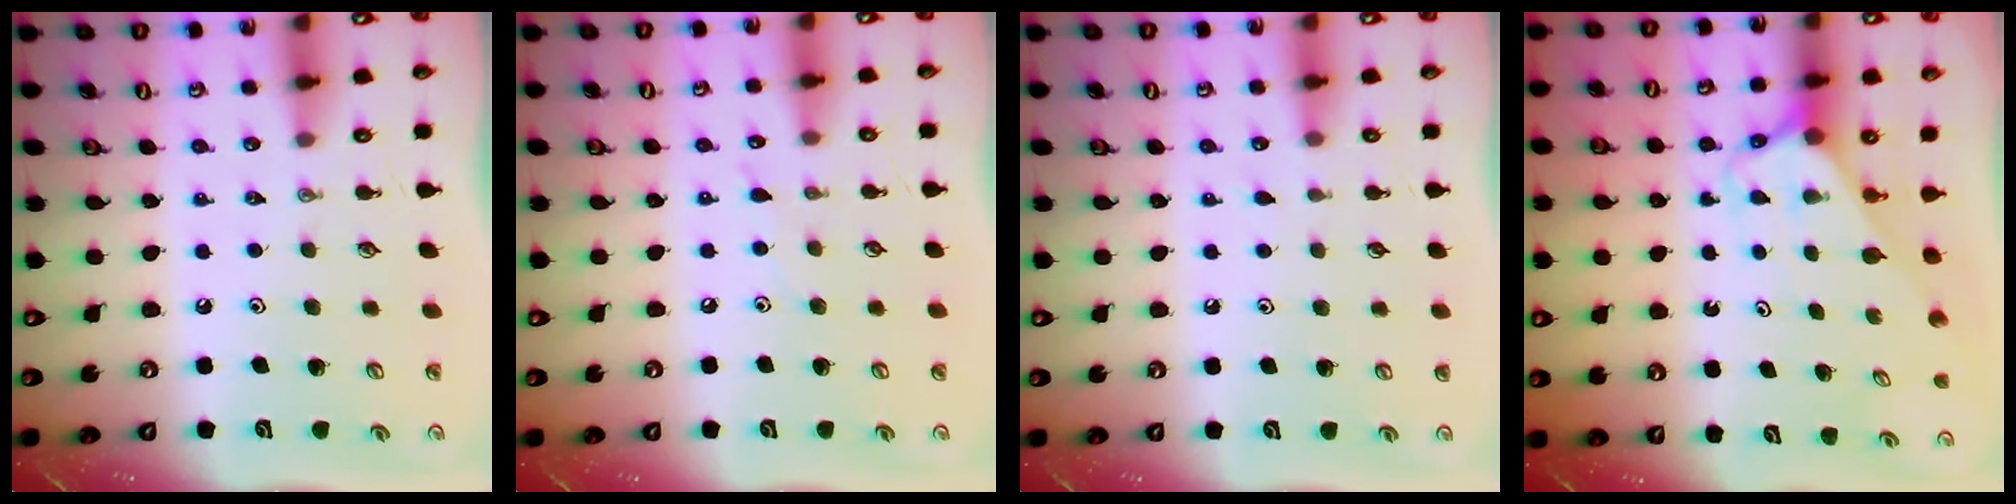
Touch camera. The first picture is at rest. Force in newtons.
{"total": 4.3, "press": 4.2, "slide": 0.6}
{"total": 1.4, "press": 1.4, "slide": 0.2}
{"total": 2.9, "press": 2.9, "slide": 0.2}